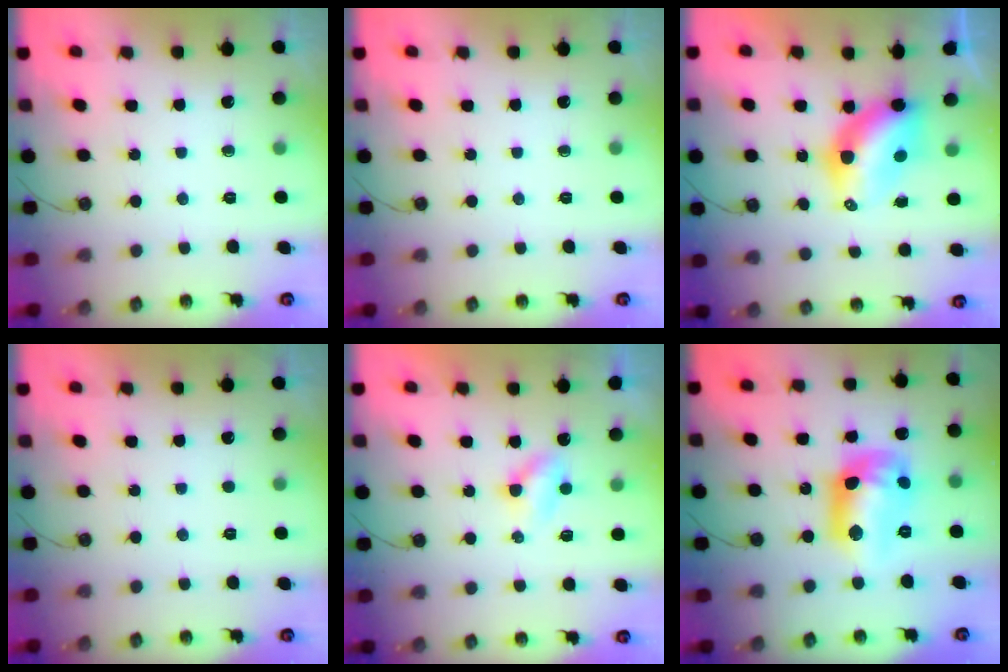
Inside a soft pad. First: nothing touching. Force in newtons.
{"total": 0.0}
{"total": 8.6, "press": 8.6, "slide": 0.8}
{"total": 0.0}
{"total": 3.1, "press": 3.1, "slide": 0.4}
{"total": 14.3, "press": 14.2, "slide": 0.9}